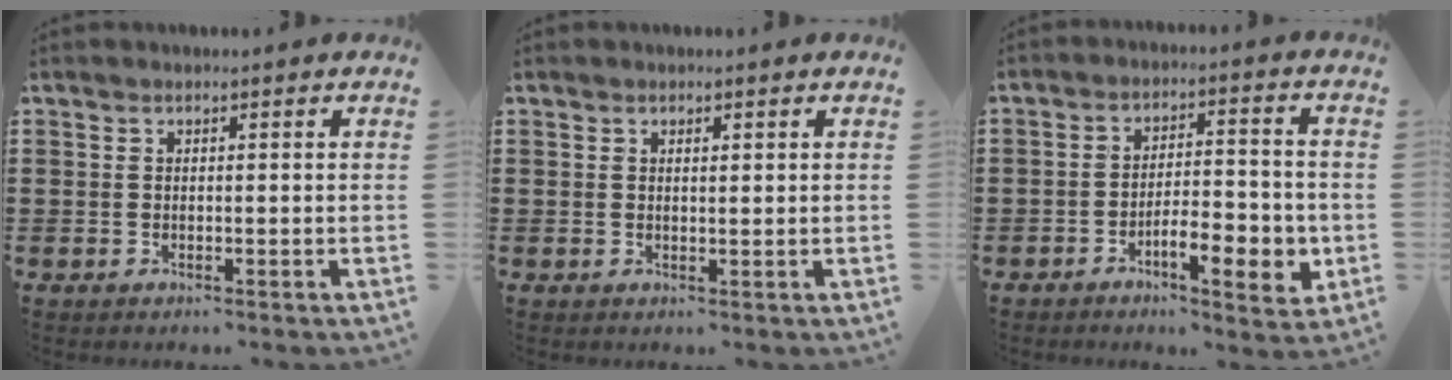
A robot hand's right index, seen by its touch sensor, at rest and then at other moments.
{"total": 0.7, "force": [0.3, 0.2, 0.6], "torque": [-0.013, 0.001, 0.005]}
{"total": 8.0, "force": [-3.4, 2.7, 6.7], "torque": [-0.097, 0.003, -0.055]}